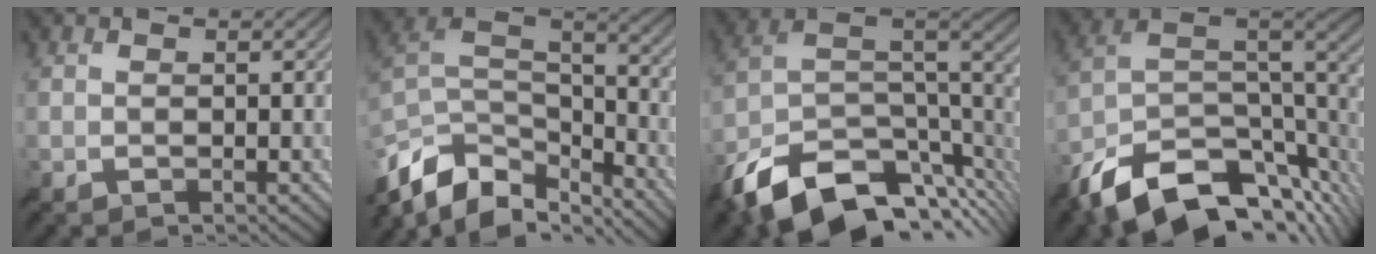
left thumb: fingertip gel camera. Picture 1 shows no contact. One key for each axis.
{"total": 13.0, "fx": -8.1, "fy": 6.8, "fz": 7.6, "tx": -0.200, "ty": 0.003, "tz": -0.146}
{"total": 14.6, "fx": -8.1, "fy": 7.4, "fz": 9.7, "tx": -0.219, "ty": -0.017, "tz": -0.128}
{"total": 14.8, "fx": -8.6, "fy": 6.9, "fz": 9.9, "tx": -0.220, "ty": -0.014, "tz": -0.143}